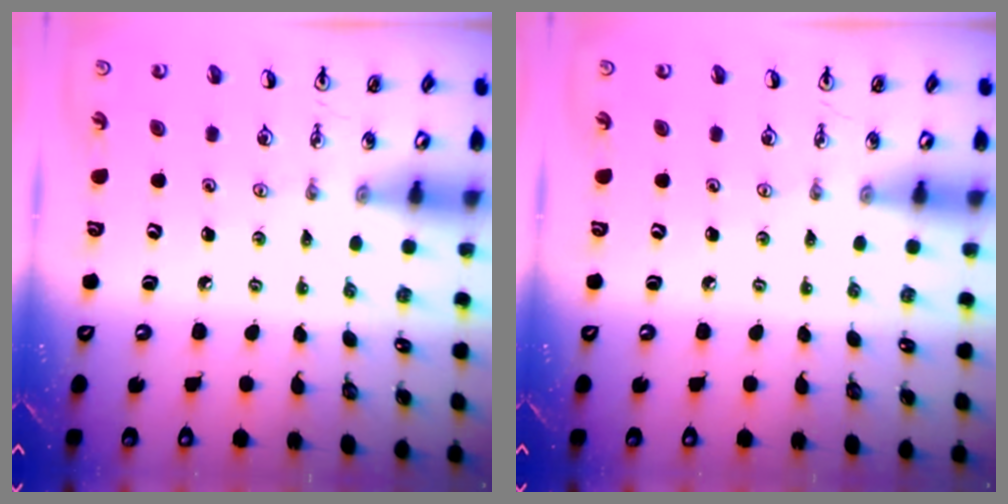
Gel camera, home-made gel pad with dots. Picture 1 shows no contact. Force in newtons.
{"total": 0.0}